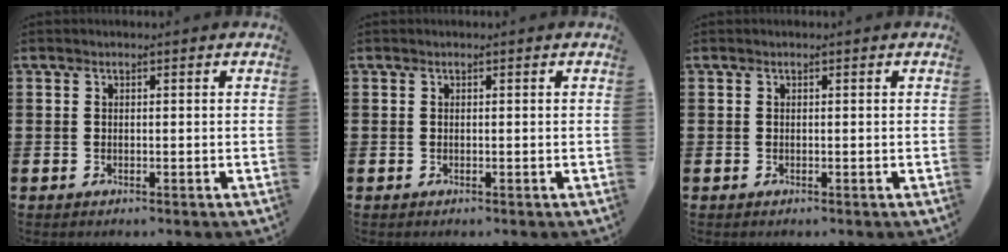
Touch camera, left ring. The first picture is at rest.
{"total": 0.0}
{"total": 0.0}